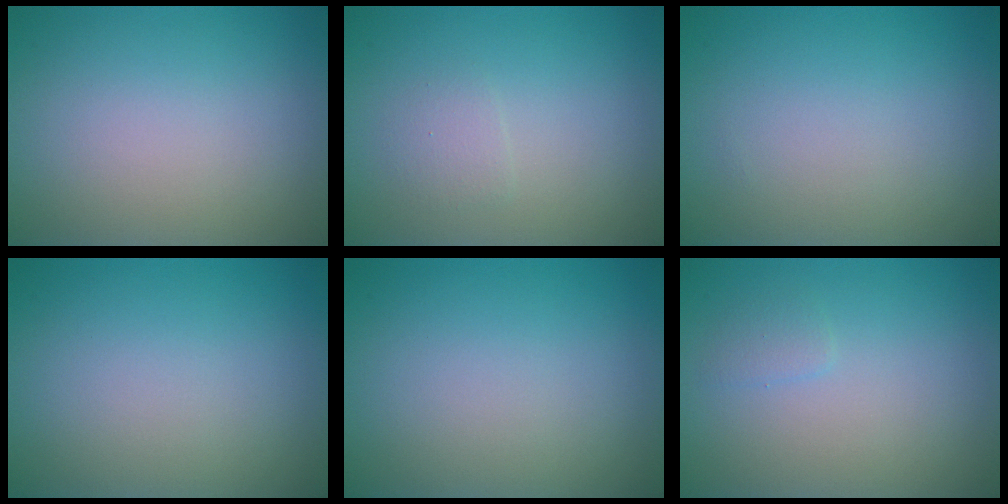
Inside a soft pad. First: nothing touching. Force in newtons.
{"total": 1.1, "press": 1.1, "slide": 0.1}
{"total": 0.0}
{"total": 0.0}
{"total": 0.0}
{"total": 0.8, "press": 0.8, "slide": 0.0}